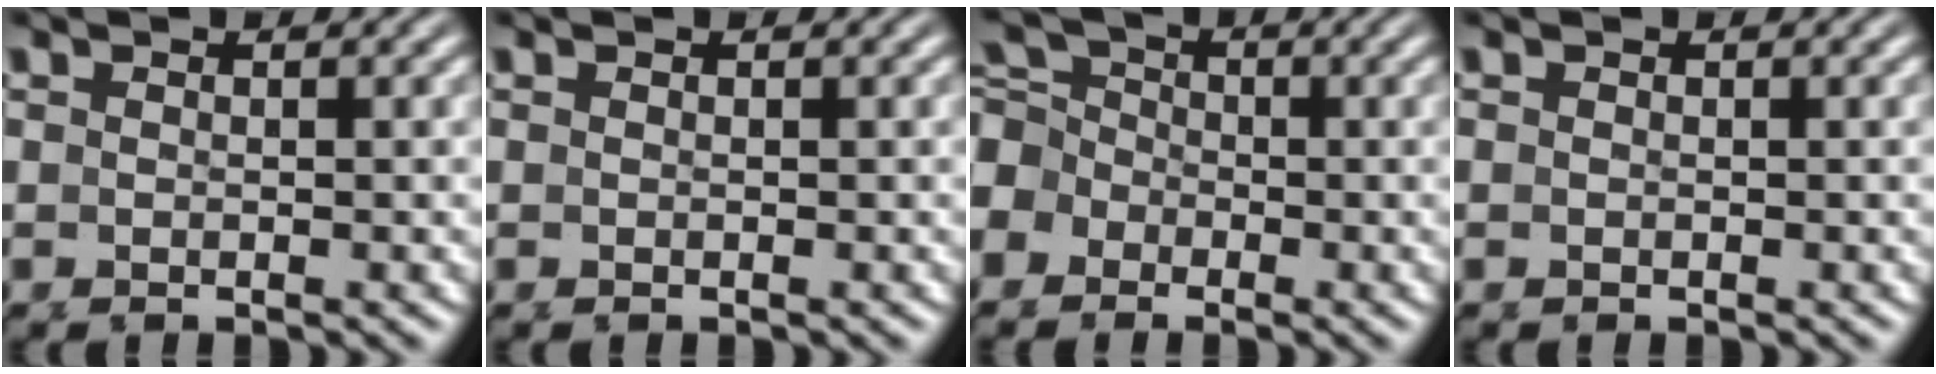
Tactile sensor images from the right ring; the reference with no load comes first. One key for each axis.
{"total": 0.0}
{"total": 5.4, "fx": 0.0, "fy": 5.0, "fz": 1.9, "tx": -0.032, "ty": 0.002, "tz": -0.012}
{"total": 0.0}